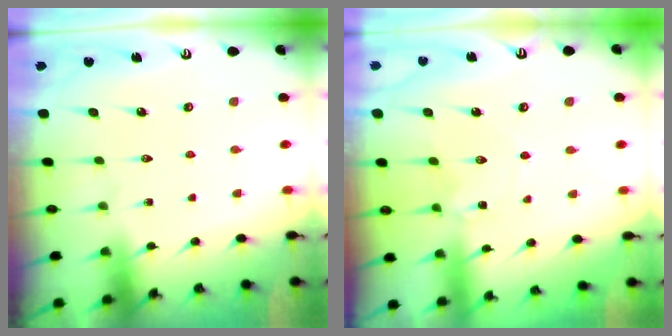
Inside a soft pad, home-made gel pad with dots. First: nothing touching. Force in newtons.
{"total": 2.9, "press": 2.9, "slide": 0.5}